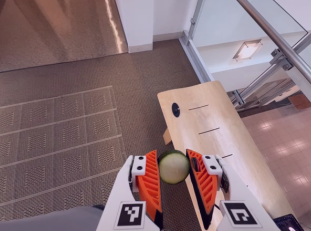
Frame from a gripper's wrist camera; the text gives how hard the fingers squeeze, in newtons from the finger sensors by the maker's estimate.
{"total": 10.3, "left": 10.5, "right": 10.2}